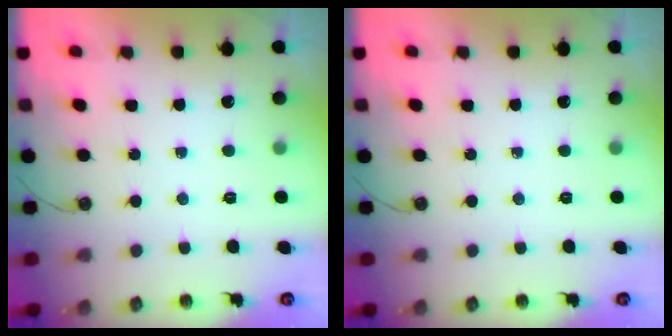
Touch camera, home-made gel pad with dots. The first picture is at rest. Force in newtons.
{"total": 0.0}